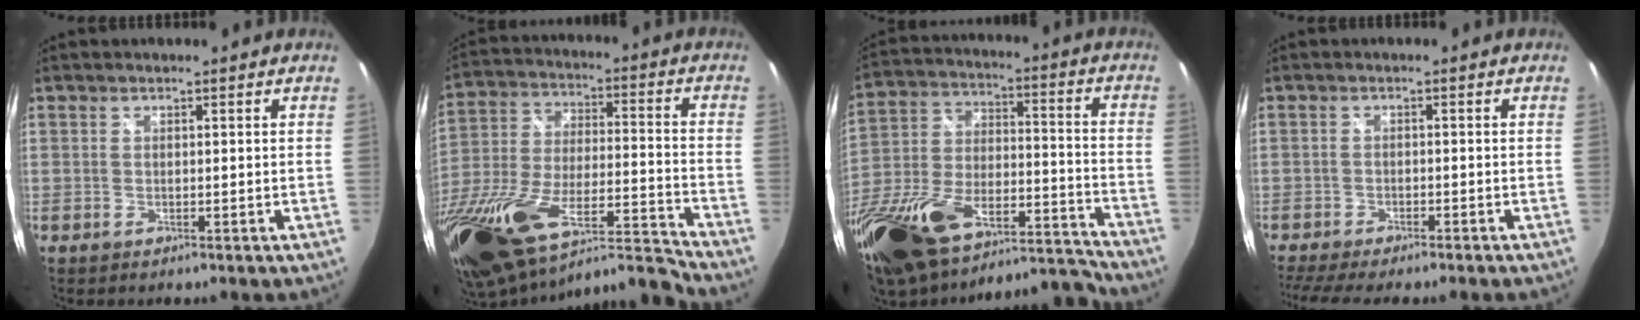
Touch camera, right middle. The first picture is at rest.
{"total": 24.6, "force": [-15.9, 7.3, 17.2], "torque": [-0.319, -0.047, -0.263]}
{"total": 28.6, "force": [-19.9, 11.5, 17.1], "torque": [-0.329, -0.011, -0.319]}
{"total": 7.3, "force": [-6.4, 0.5, 3.4], "torque": [-0.087, -0.027, -0.106]}